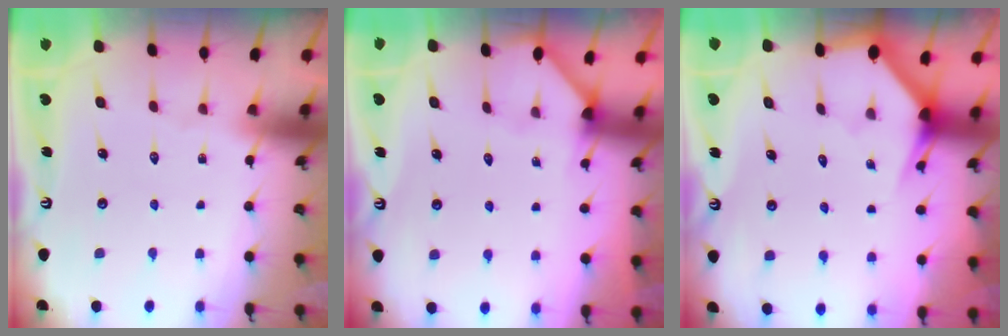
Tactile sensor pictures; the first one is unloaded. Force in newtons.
{"total": 2.3, "press": 2.3, "slide": 0.3}
{"total": 2.8, "press": 2.8, "slide": 0.1}